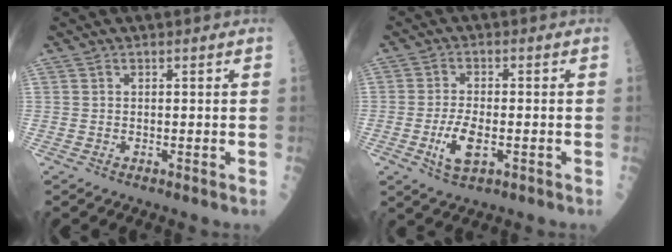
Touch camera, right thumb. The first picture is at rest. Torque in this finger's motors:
{"motor_torque": [-0.35, 0.39, -0.02, -0.14, 0.03]}